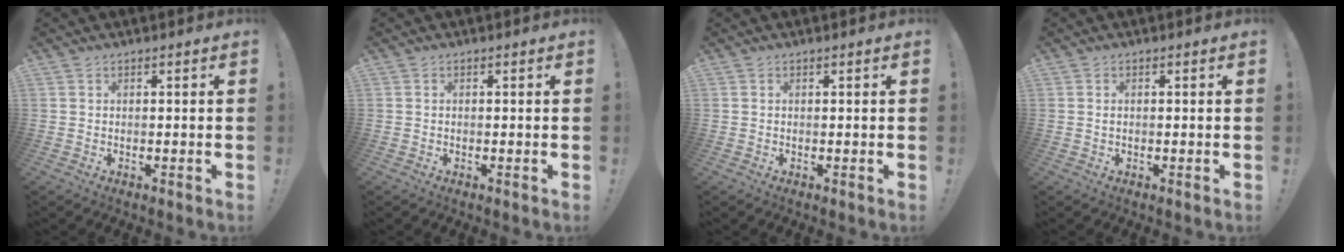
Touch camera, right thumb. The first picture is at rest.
{"total": 0.0}
{"total": 0.0}
{"total": 0.7, "force": [0.0, 0.3, 0.6], "torque": [-0.017, 0.005, 0.001]}